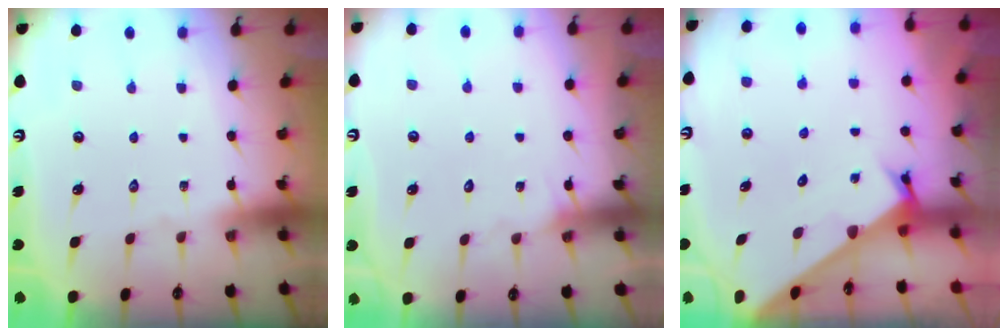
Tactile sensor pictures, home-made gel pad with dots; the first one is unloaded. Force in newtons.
{"total": 5.3, "press": 5.2, "slide": 0.5}
{"total": 2.4, "press": 2.4, "slide": 0.0}